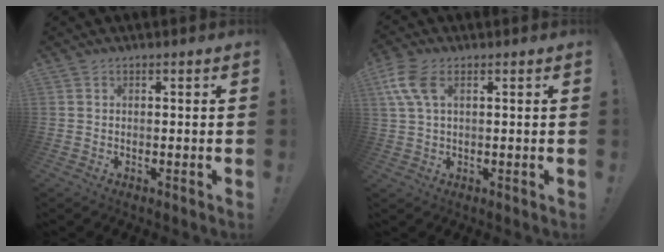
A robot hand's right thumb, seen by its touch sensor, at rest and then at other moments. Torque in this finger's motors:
{"motor_torque": [0.61, 1.68, 0.58, -0.02, 0.24]}